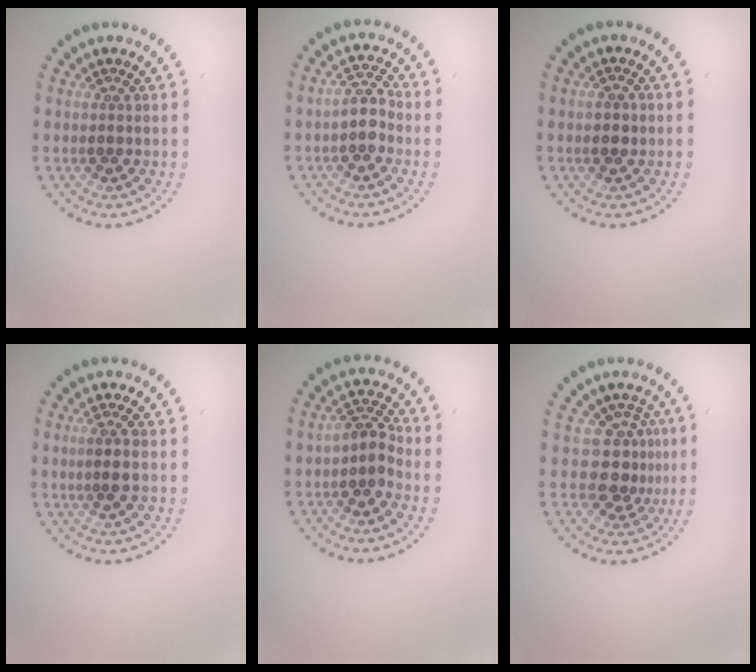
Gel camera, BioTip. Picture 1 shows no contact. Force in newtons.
{"total": 2.2, "press": 2.0, "slide": 0.8}
{"total": 0.9, "press": 0.9, "slide": 0.1}
{"total": 1.6, "press": 1.4, "slide": 0.8}
{"total": 2.4, "press": 2.1, "slide": 1.2}
{"total": 3.1, "press": 2.3, "slide": 2.1}